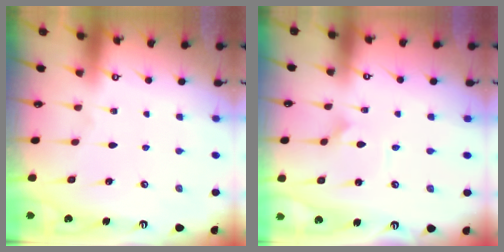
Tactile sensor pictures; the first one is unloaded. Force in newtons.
{"total": 1.6, "press": 1.6, "slide": 0.1}